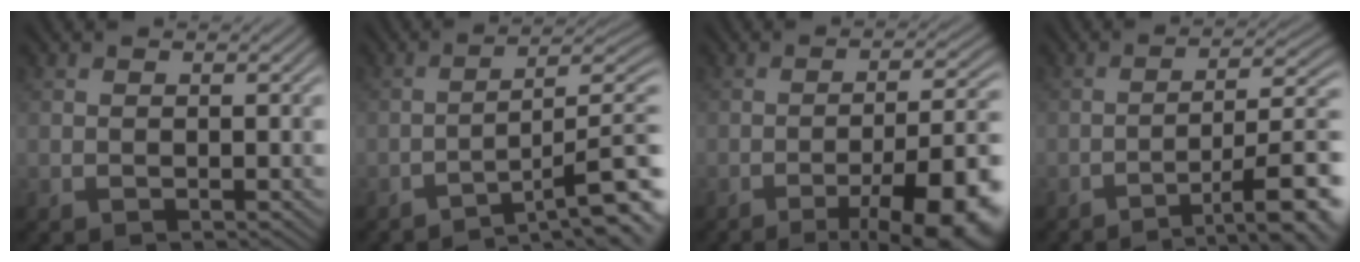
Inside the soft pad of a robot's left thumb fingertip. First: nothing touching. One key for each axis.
{"total": 10.2, "fx": -6.6, "fy": 1.5, "fz": 7.6, "tx": -0.105, "ty": 0.016, "tz": -0.096}
{"total": 13.6, "fx": -6.9, "fy": 3.5, "fz": 11.1, "tx": -0.143, "ty": 0.009, "tz": -0.094}
{"total": 10.8, "fx": -6.2, "fy": 2.3, "fz": 8.5, "tx": -0.125, "ty": 0.010, "tz": -0.088}